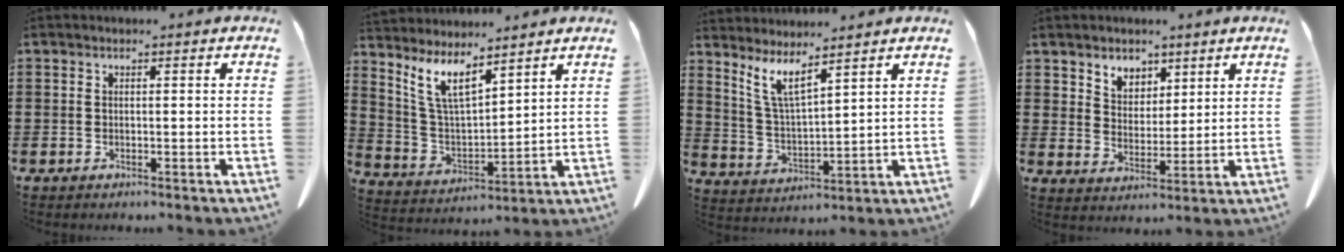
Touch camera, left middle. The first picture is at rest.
{"total": 7.7, "force": [5.7, 2.1, 4.6], "torque": [-0.110, -0.025, 0.105]}
{"total": 5.8, "force": [4.5, 0.5, 3.7], "torque": [-0.086, -0.027, 0.079]}
{"total": 4.7, "force": [3.8, 2.7, 0.3], "torque": [-0.024, -0.005, 0.073]}